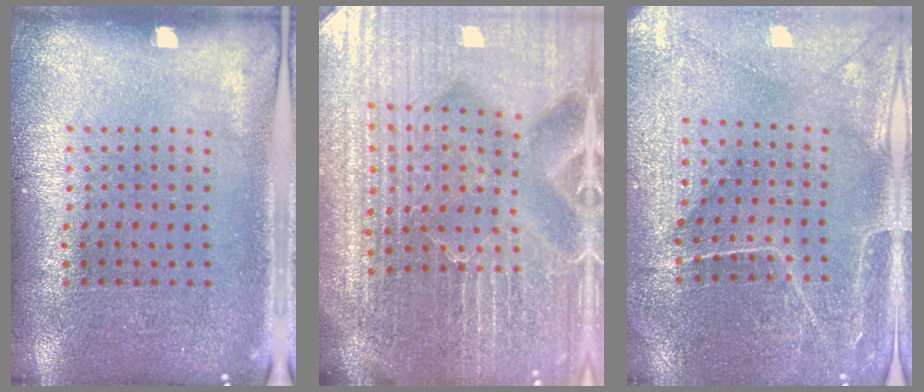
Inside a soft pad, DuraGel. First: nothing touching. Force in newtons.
{"total": 6.4, "press": 5.7, "slide": 2.9}
{"total": 0.8, "press": 0.7, "slide": 0.4}